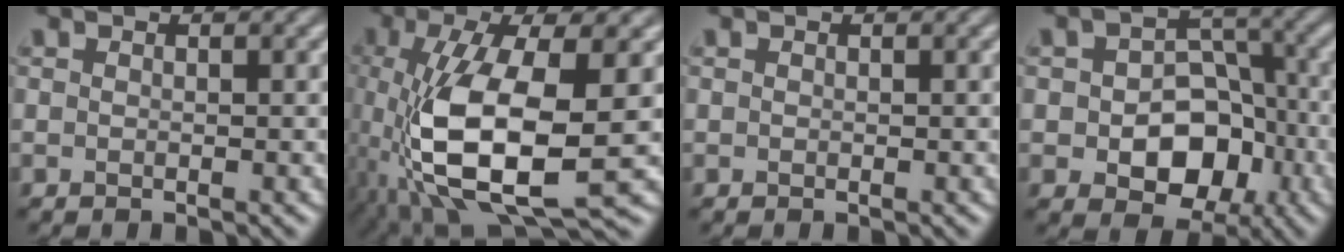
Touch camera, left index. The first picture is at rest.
{"total": 10.8, "force": [-1.5, 4.2, 9.8], "torque": [-0.201, -0.003, -0.029]}
{"total": 0.0}
{"total": 7.8, "force": [-2.1, 5.8, 4.8], "torque": [-0.040, -0.006, -0.035]}